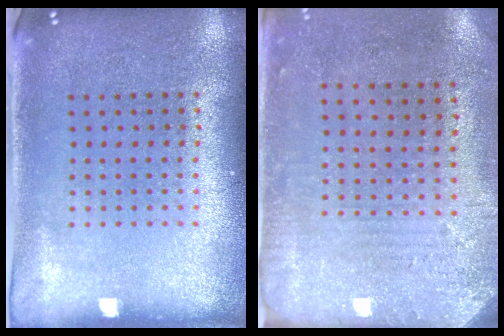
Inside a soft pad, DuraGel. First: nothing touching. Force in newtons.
{"total": 2.8, "press": 2.3, "slide": 1.7}